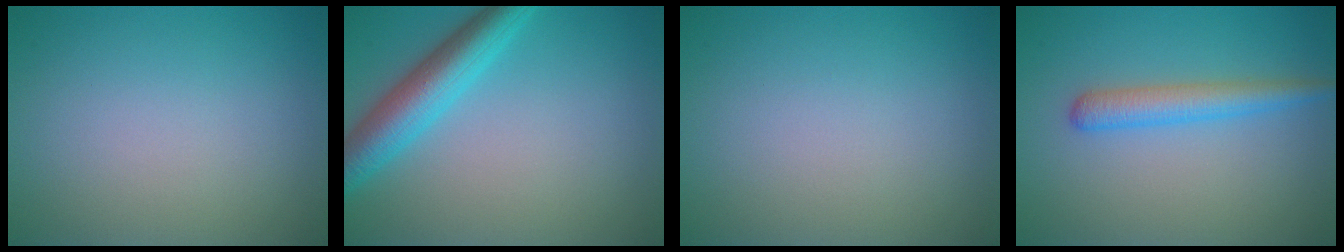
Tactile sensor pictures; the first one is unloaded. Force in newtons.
{"total": 5.4, "press": 5.4, "slide": 0.2}
{"total": 0.0}
{"total": 2.8, "press": 2.8, "slide": 0.1}